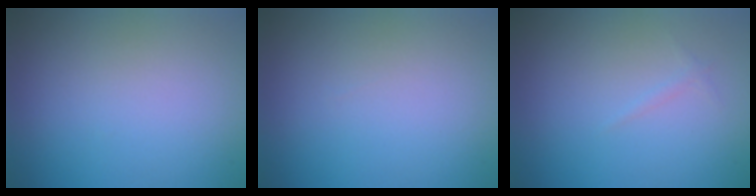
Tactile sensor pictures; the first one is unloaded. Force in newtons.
{"total": 0.0}
{"total": 0.5, "press": 0.5, "slide": 0.0}